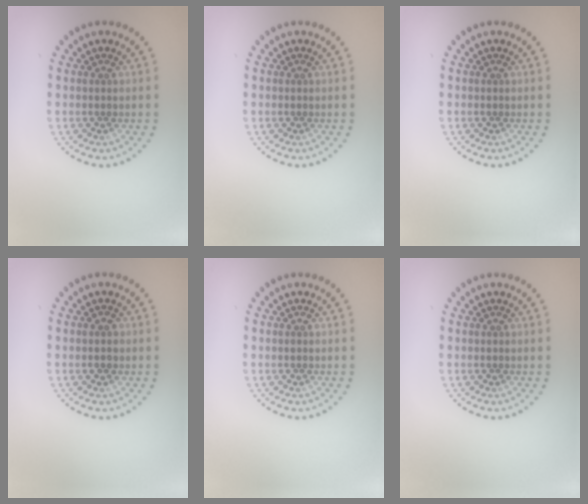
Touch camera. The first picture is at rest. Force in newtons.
{"total": 0.0}
{"total": 0.0}
{"total": 1.3, "press": 1.3, "slide": 0.1}
{"total": 0.0}
{"total": 0.0}